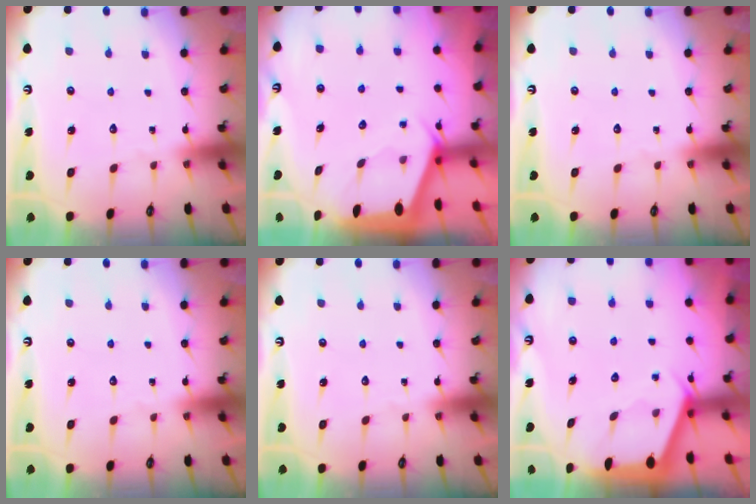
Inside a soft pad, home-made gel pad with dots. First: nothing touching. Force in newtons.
{"total": 1.8, "press": 1.8, "slide": 0.3}
{"total": 0.0}
{"total": 0.0}
{"total": 0.0}
{"total": 2.4, "press": 2.4, "slide": 0.3}